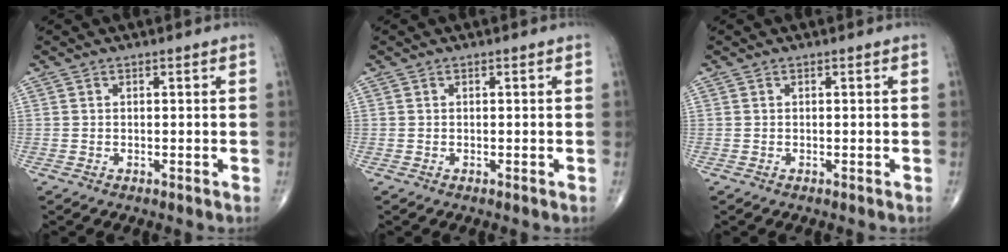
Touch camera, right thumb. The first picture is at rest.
{"total": 0.0}
{"total": 0.0}